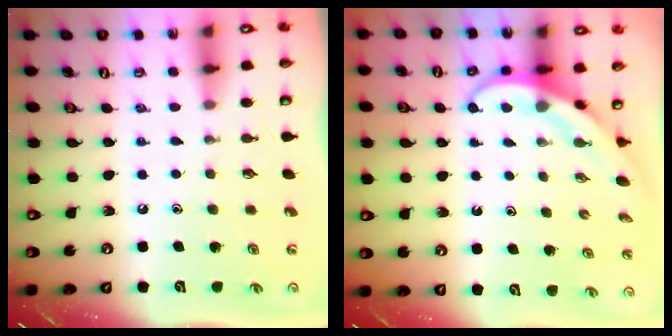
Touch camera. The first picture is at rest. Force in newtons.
{"total": 3.7, "press": 3.7, "slide": 0.8}